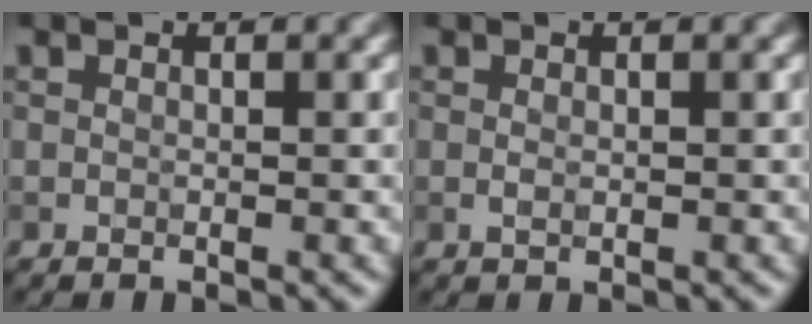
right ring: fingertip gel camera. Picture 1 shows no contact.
{"total": 0.6, "force": [0.0, 0.4, 0.5], "torque": [-0.010, -0.002, 0.001]}